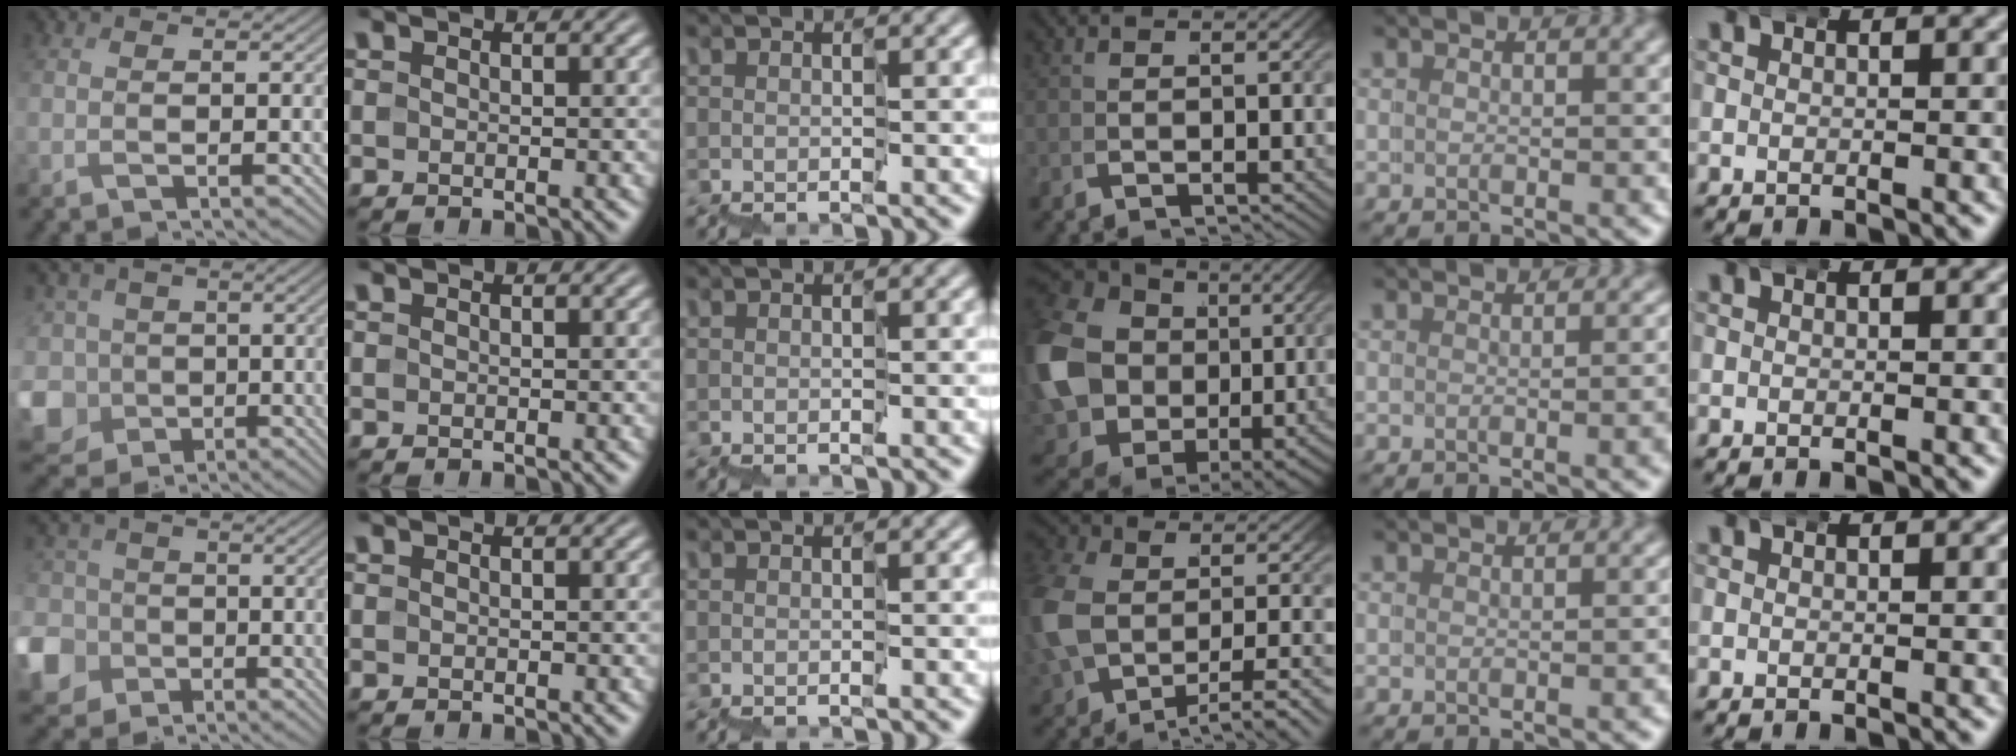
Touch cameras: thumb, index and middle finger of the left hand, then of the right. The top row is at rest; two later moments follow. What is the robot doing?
{"motion": "wrap", "object": "belt"}